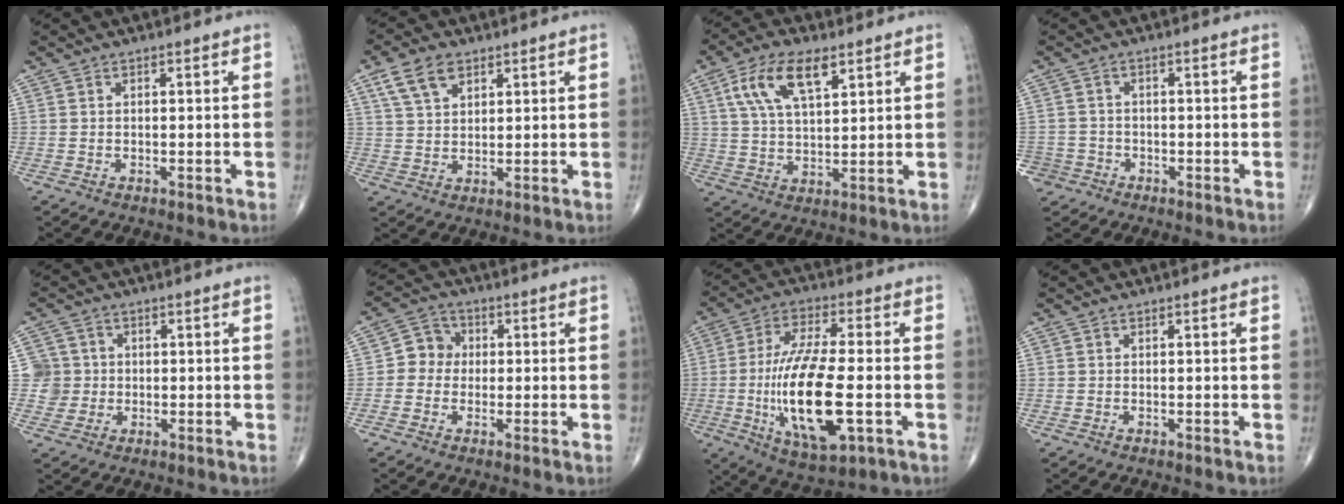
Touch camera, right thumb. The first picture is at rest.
{"total": 7.1, "force": [3.8, 4.3, 4.1], "torque": [-0.067, -0.008, 0.075]}
{"total": 11.5, "force": [5.4, 5.1, 8.8], "torque": [-0.160, -0.009, 0.103]}
{"total": 3.8, "force": [-2.1, 3.2, -0.2], "torque": [0.014, 0.015, -0.041]}
{"total": 4.9, "force": [0.2, 4.9, 0.2], "torque": [0.029, 0.008, -0.001]}
{"total": 5.4, "force": [-0.2, 4.9, 2.2], "torque": [-0.011, 0.014, -0.017]}
{"total": 18.7, "force": [-3.5, 6.2, 17.3], "torque": [-0.342, 0.001, -0.053]}
{"total": 0.0}